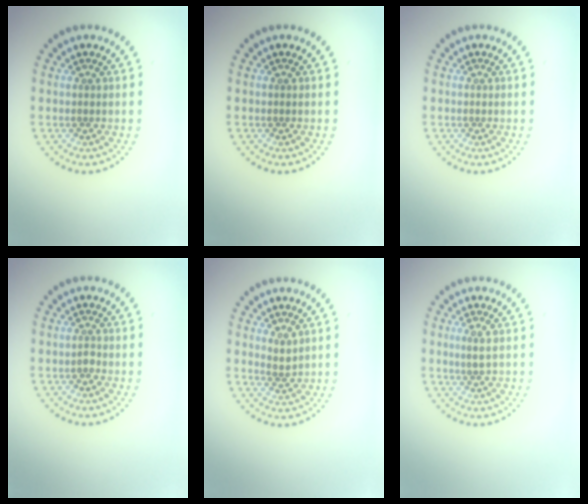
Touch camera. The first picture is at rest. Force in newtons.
{"total": 0.0}
{"total": 0.0}
{"total": 0.7, "press": 0.4, "slide": 0.5}
{"total": 1.3, "press": 1.0, "slide": 0.9}
{"total": 1.1, "press": 0.8, "slide": 0.7}